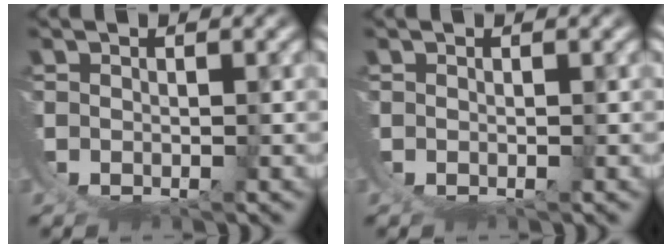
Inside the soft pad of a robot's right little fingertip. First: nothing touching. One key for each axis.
{"total": 0.0}